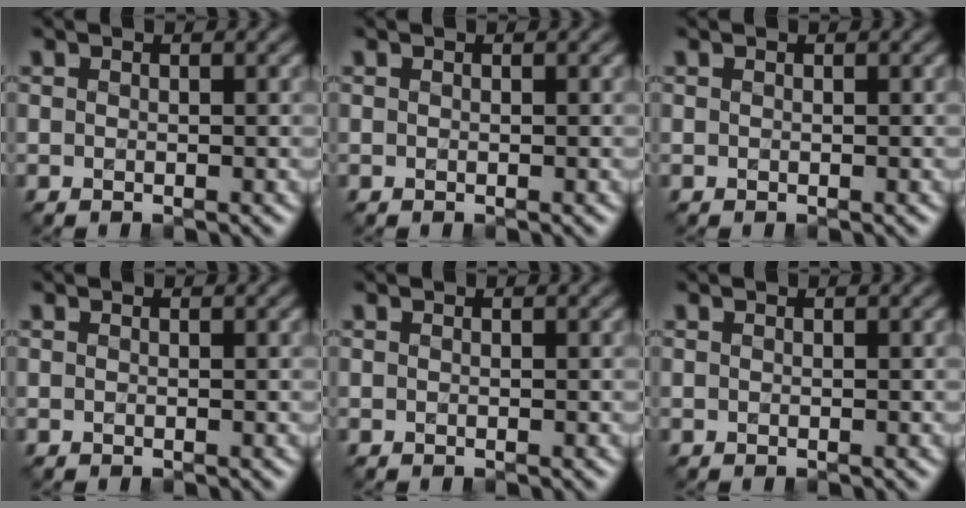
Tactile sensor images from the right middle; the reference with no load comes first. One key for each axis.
{"total": 0.0}
{"total": 0.0}
{"total": 0.0}
{"total": 0.0}
{"total": 0.0}